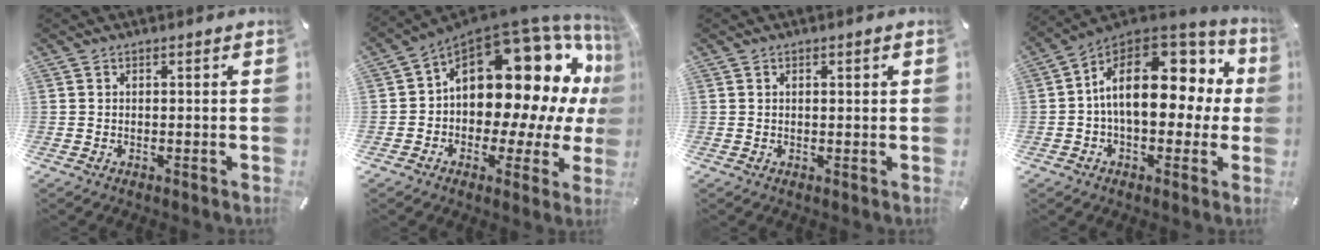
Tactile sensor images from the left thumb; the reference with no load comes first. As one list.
[{"total": 22.0, "force": [6.8, 13.3, 16.1], "torque": [-0.245, -0.065, 0.120]}, {"total": 0.8, "force": [0.3, 0.3, 0.7], "torque": [-0.013, 0.003, 0.004]}, {"total": 19.6, "force": [4.0, 11.7, 15.2], "torque": [-0.252, -0.020, 0.075]}]